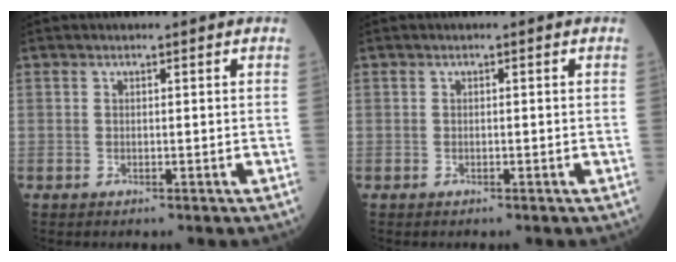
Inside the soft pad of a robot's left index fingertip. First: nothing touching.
{"total": 0.0}